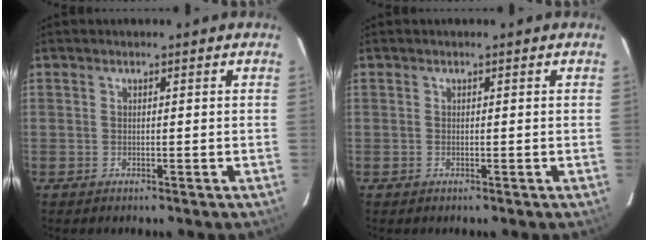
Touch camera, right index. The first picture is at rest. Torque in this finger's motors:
{"motor_torque": [0.01, 0.01, 0.00, 0.01]}